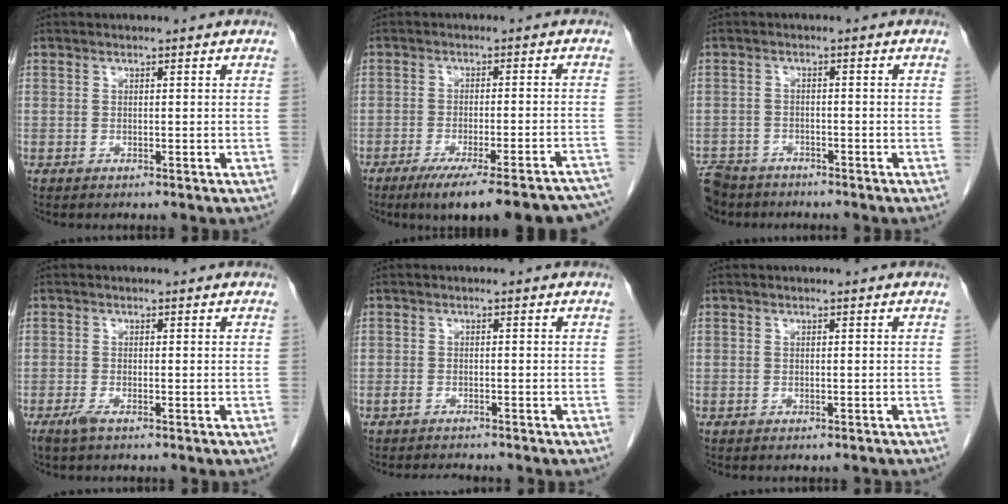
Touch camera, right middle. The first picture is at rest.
{"total": 19.7, "force": [-17.0, 1.8, 9.7], "torque": [-0.067, -0.003, -0.216]}
{"total": 7.9, "force": [-6.5, 4.2, 1.6], "torque": [-0.048, -0.006, -0.111]}
{"total": 1.5, "force": [-1.0, 0.2, 1.1], "torque": [-0.027, -0.004, -0.021]}
{"total": 2.6, "force": [-2.4, 0.4, 0.7], "torque": [-0.012, -0.005, -0.032]}
{"total": 1.2, "force": [-1.1, 0.4, 0.2], "torque": [-0.005, -0.002, -0.015]}